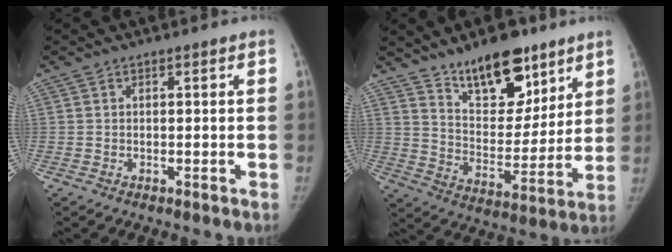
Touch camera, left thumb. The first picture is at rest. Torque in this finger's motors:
{"motor_torque": [0.36, 0.39, -0.13, -0.49, 0.06]}